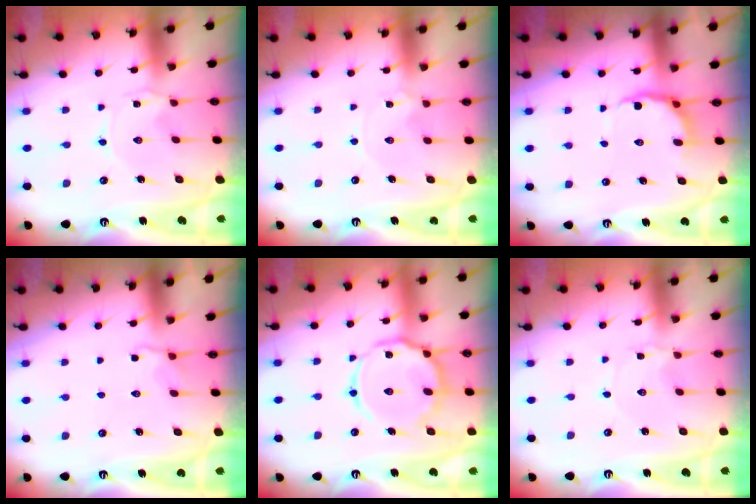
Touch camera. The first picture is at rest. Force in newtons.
{"total": 1.4, "press": 1.4, "slide": 0.2}
{"total": 6.6, "press": 6.0, "slide": 2.8}
{"total": 2.2, "press": 1.5, "slide": 1.6}
{"total": 14.6, "press": 14.6, "slide": 1.2}
{"total": 0.9, "press": 0.9, "slide": 0.1}